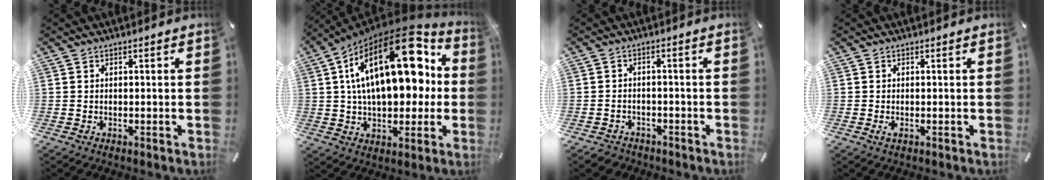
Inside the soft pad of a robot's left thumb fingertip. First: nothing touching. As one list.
[{"total": 25.7, "force": [7.9, 13.7, 20.3], "torque": [-0.344, -0.037, 0.125]}, {"total": 2.6, "force": [-1.9, 1.7, 0.4], "torque": [-0.015, 0.011, -0.042]}, {"total": 0.9, "force": [0.0, 0.1, 0.9], "torque": [-0.016, -0.004, 0.001]}]